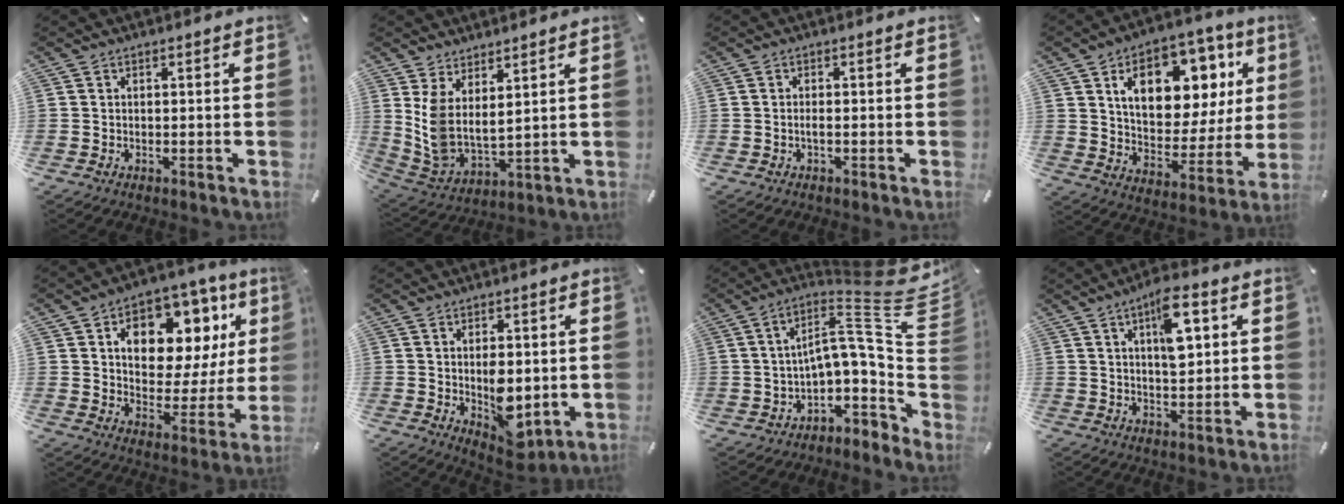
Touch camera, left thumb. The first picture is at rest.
{"total": 7.0, "force": [4.2, 3.5, 4.4], "torque": [-0.116, -0.037, 0.079]}
{"total": 1.2, "force": [-0.5, 0.2, 1.1], "torque": [-0.020, 0.000, -0.009]}
{"total": 17.1, "force": [8.7, 10.8, 10.1], "torque": [-0.153, -0.046, 0.150]}
{"total": 14.8, "force": [7.1, 9.7, 8.5], "torque": [-0.124, -0.047, 0.121]}
{"total": 9.3, "force": [-0.6, 5.4, 7.6], "torque": [-0.100, -0.010, -0.004]}
{"total": 18.0, "force": [7.2, 8.5, 14.2], "torque": [-0.189, -0.063, 0.119]}
{"total": 10.6, "force": [4.5, 4.6, 8.5], "torque": [-0.115, -0.019, 0.068]}